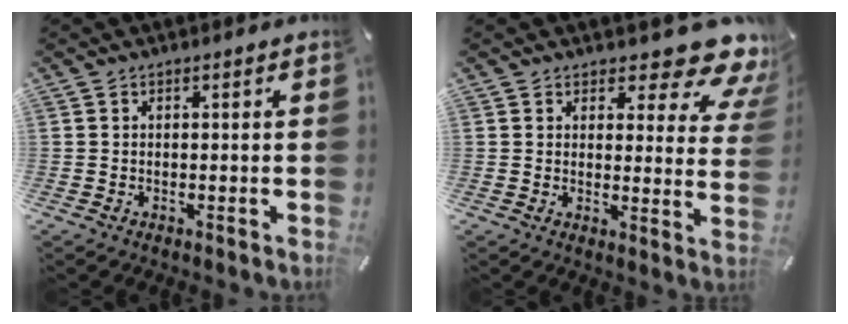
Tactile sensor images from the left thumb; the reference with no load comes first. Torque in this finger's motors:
{"motor_torque": [0.65, -0.12, 0.12, -0.18, -0.06]}